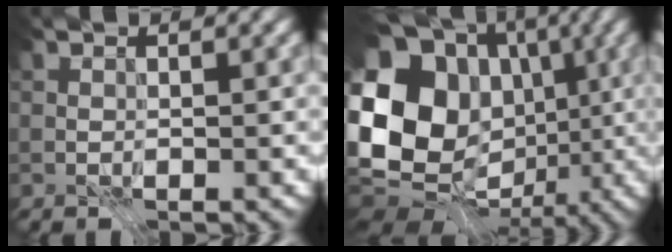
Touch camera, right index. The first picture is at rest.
{"total": 18.3, "force": [0.2, 15.3, 10.0], "torque": [-0.206, 0.018, -0.007]}